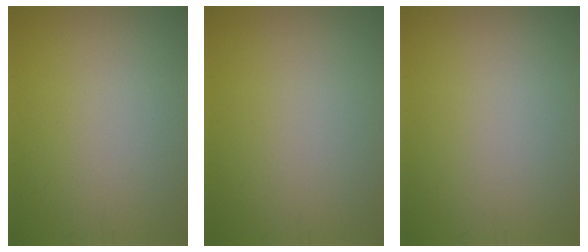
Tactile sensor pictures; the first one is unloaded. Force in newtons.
{"total": 0.0}
{"total": 0.0}